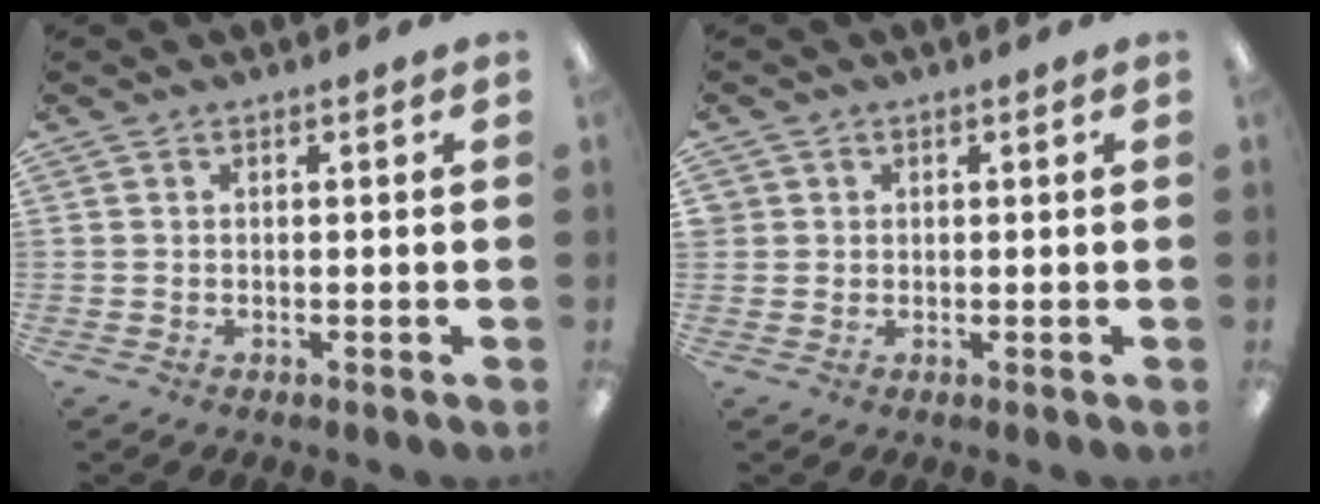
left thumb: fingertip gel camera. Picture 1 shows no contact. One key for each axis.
{"total": 1.7, "fx": 0.5, "fy": 1.6, "fz": -0.1, "tx": 0.000, "ty": 0.003, "tz": 0.009}